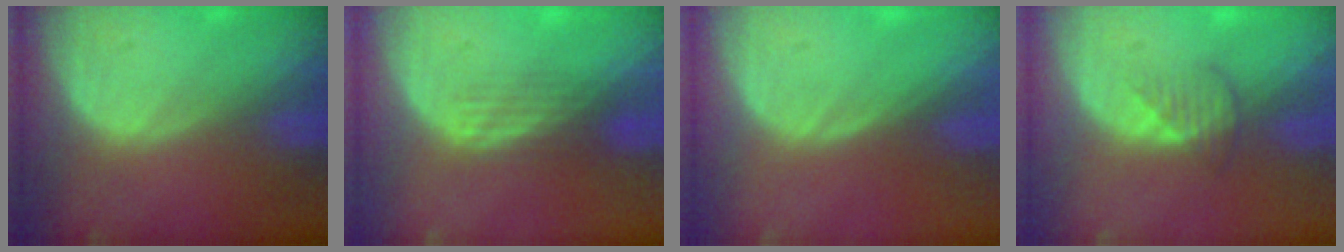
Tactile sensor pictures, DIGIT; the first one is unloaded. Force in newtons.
{"total": 2.7, "press": 2.6, "slide": 0.8}
{"total": 0.0}
{"total": 2.5, "press": 2.5, "slide": 0.3}